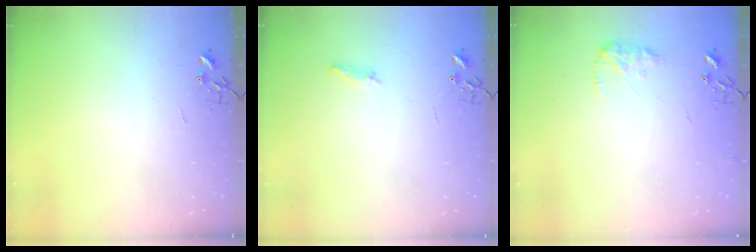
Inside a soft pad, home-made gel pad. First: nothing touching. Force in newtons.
{"total": 5.9, "press": 5.8, "slide": 0.7}
{"total": 8.7, "press": 8.6, "slide": 0.5}